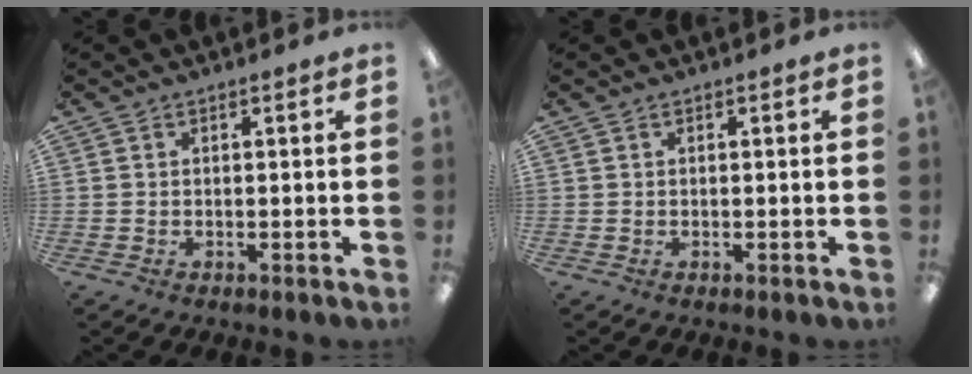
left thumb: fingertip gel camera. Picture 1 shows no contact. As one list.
[{"total": 0.0}]